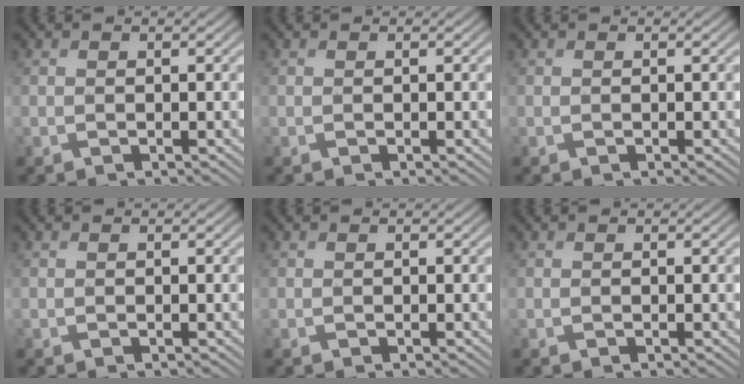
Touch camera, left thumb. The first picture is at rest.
{"total": 0.0}
{"total": 0.0}
{"total": 0.0}
{"total": 0.0}
{"total": 0.0}